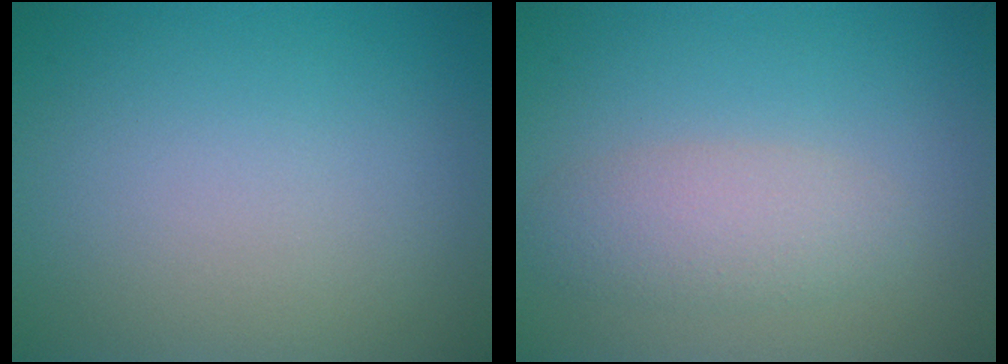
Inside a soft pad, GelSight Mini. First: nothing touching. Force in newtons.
{"total": 2.8, "press": 2.8, "slide": 0.3}